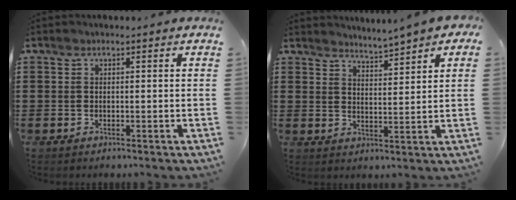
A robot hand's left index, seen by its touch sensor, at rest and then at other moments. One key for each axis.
{"total": 2.9, "fx": 2.9, "fy": -0.3, "fz": -0.2, "tx": -0.010, "ty": -0.014, "tz": 0.049}